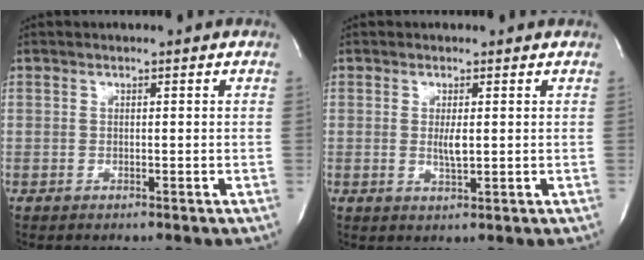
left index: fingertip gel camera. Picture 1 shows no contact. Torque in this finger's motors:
{"motor_torque": [0.09, -0.01, 0.03, 0.02]}